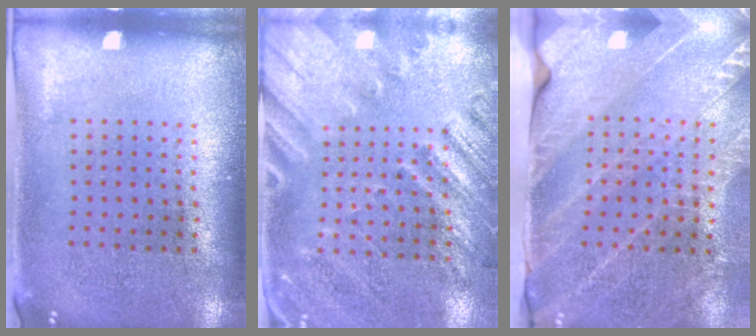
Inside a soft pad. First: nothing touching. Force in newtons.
{"total": 2.5, "press": 2.0, "slide": 1.6}
{"total": 3.4, "press": 2.9, "slide": 1.7}